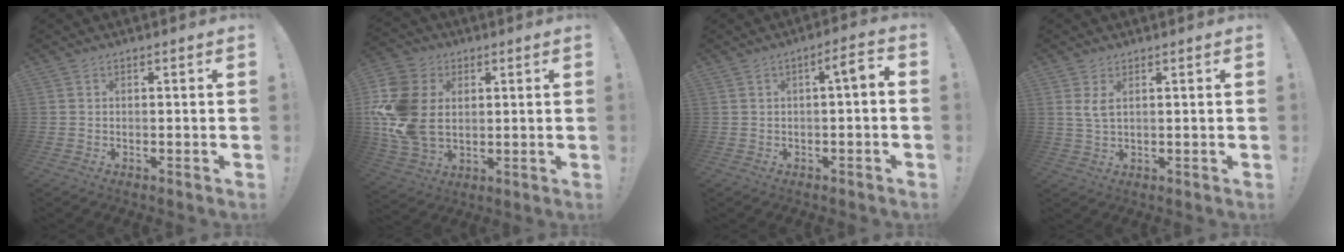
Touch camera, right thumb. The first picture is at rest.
{"total": 19.0, "force": [2.3, 14.2, 12.4], "torque": [-0.269, -0.005, 0.047]}
{"total": 4.3, "force": [-0.4, 0.8, 4.2], "torque": [-0.063, 0.004, -0.012]}
{"total": 3.9, "force": [1.8, 1.6, 3.1], "torque": [-0.068, -0.003, 0.031]}